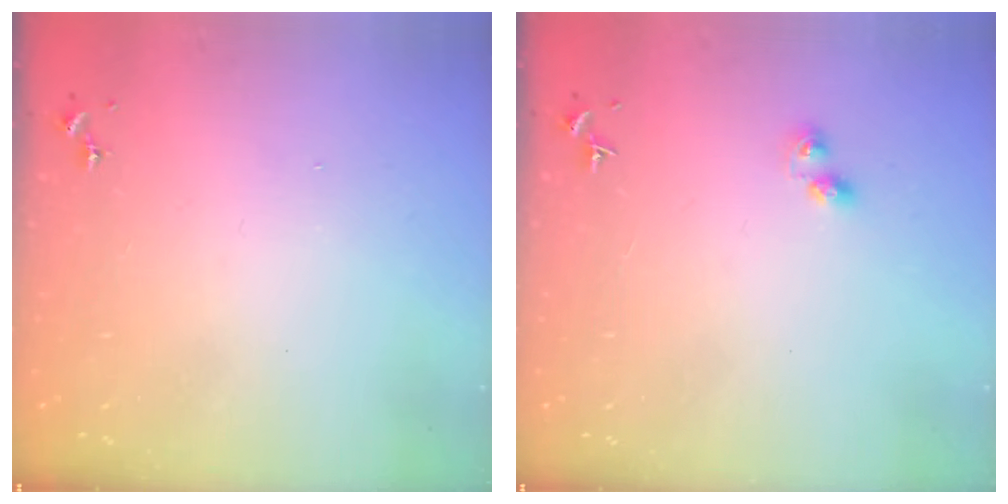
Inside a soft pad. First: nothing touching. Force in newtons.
{"total": 3.8, "press": 3.8, "slide": 0.2}